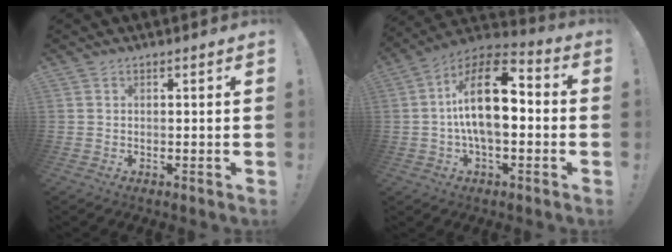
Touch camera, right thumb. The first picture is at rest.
{"total": 18.6, "force": [0.3, 9.4, 16.1], "torque": [-0.271, 0.007, 0.001]}